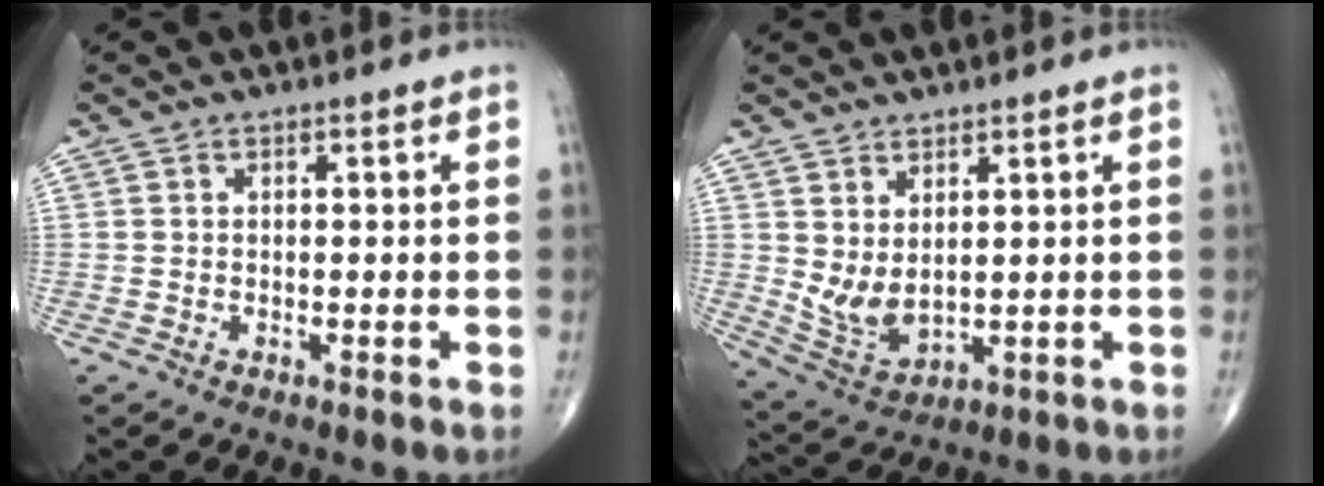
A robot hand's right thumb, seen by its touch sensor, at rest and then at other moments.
{"total": 6.5, "force": [1.8, 3.3, 5.2], "torque": [-0.098, -0.024, 0.053]}